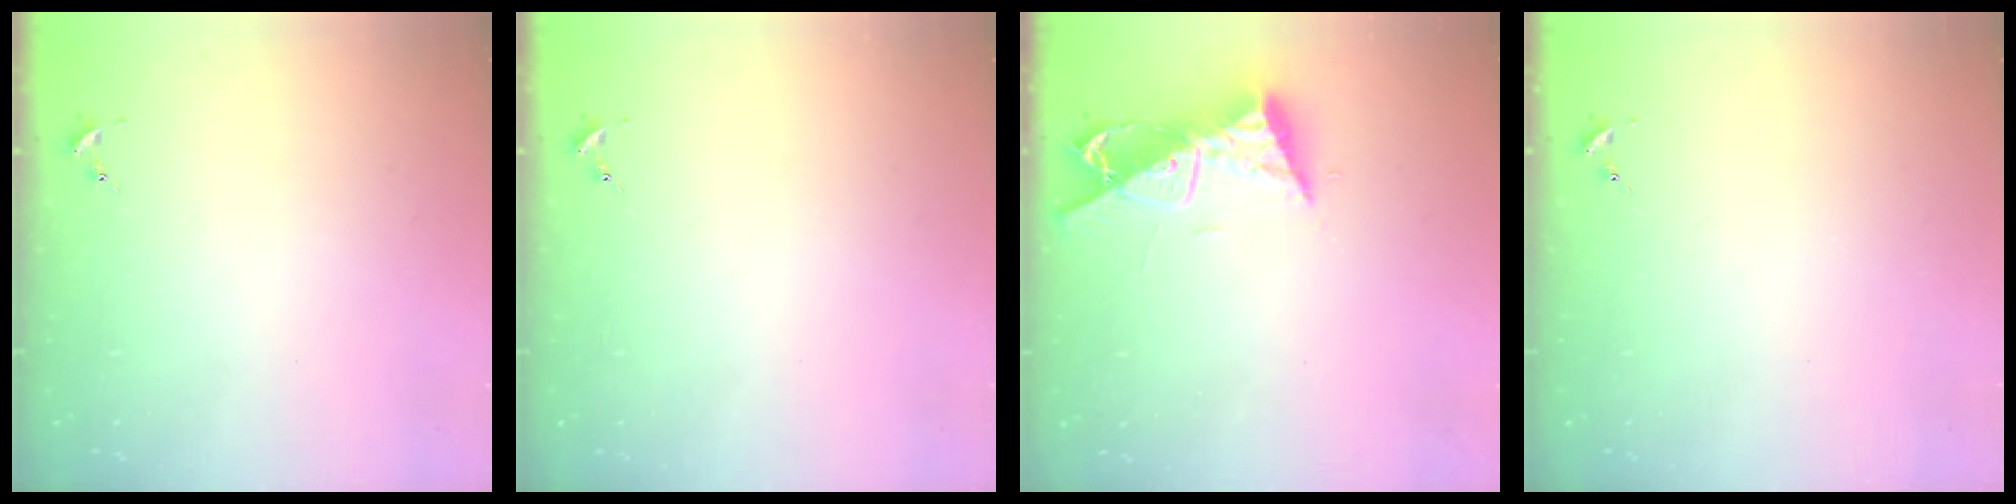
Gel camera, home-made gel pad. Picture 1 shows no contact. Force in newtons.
{"total": 0.0}
{"total": 9.7, "press": 9.7, "slide": 0.7}
{"total": 0.0}